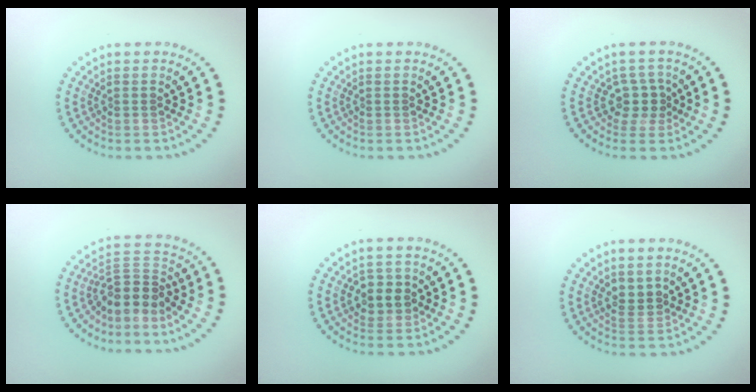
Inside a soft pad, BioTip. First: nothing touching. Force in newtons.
{"total": 0.0}
{"total": 2.5, "press": 1.9, "slide": 1.6}
{"total": 3.5, "press": 2.5, "slide": 2.4}
{"total": 2.5, "press": 2.3, "slide": 0.9}
{"total": 1.8, "press": 1.7, "slide": 0.5}